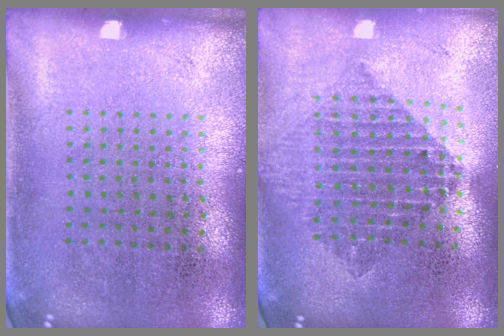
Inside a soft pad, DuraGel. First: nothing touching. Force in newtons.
{"total": 2.1, "press": 1.7, "slide": 1.2}